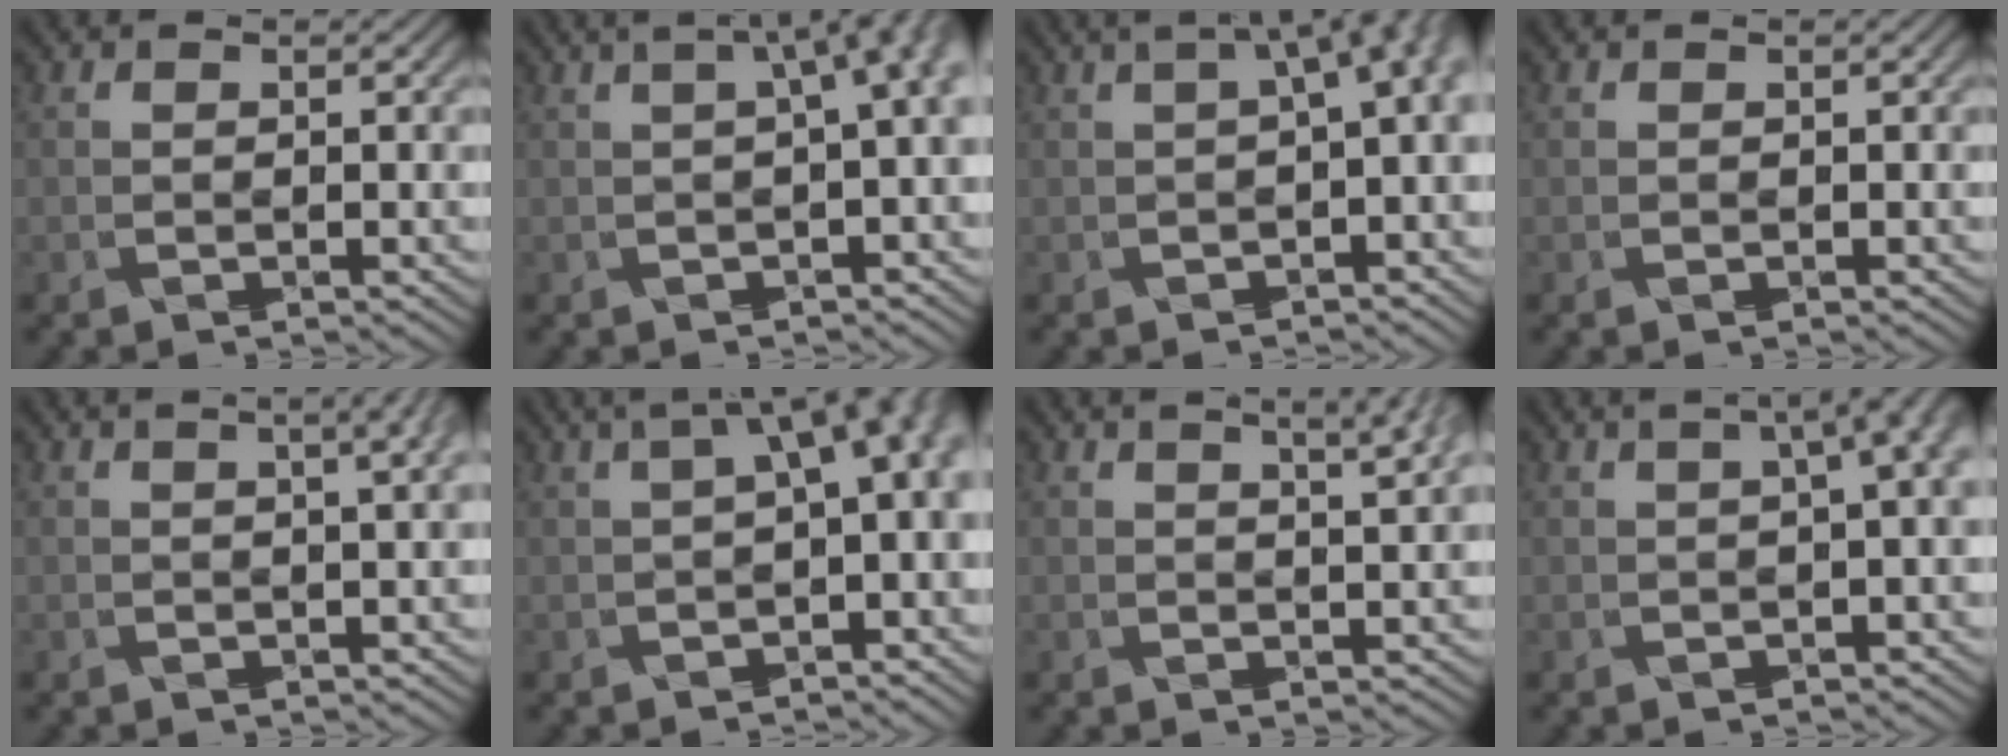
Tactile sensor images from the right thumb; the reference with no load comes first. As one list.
[{"total": 8.8, "force": [1.1, 3.1, 8.1], "torque": [-0.116, 0.006, 0.021]}, {"total": 8.2, "force": [0.7, 3.6, 7.4], "torque": [-0.106, -0.006, 0.023]}, {"total": 0.0}, {"total": 4.5, "force": [1.4, 1.5, 4.0], "torque": [-0.060, 0.012, 0.025]}, {"total": 9.5, "force": [1.2, 4.3, 8.4], "torque": [-0.120, -0.002, 0.034]}, {"total": 5.1, "force": [3.0, 1.0, 3.9], "torque": [-0.052, 0.017, 0.038]}, {"total": 6.5, "force": [1.3, 1.9, 6.0], "torque": [-0.088, 0.007, 0.022]}]